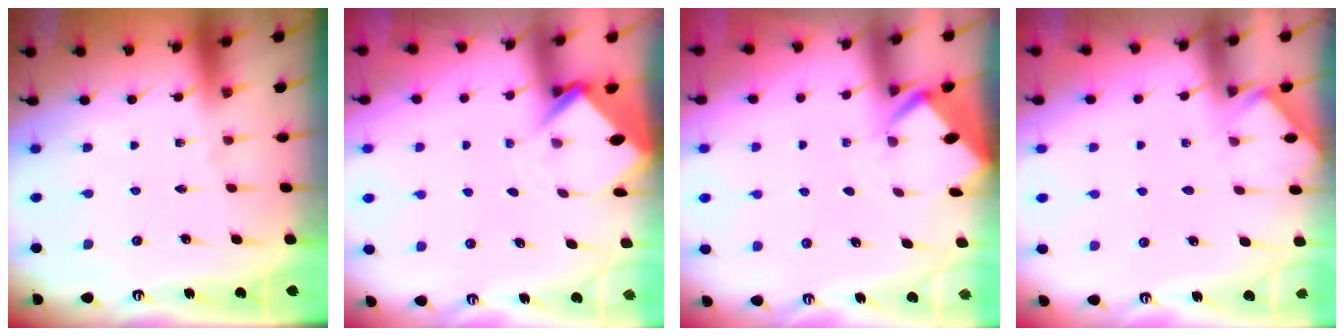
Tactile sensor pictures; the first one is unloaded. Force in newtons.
{"total": 3.9, "press": 3.9, "slide": 0.2}
{"total": 2.8, "press": 2.8, "slide": 0.2}
{"total": 2.6, "press": 2.6, "slide": 0.4}